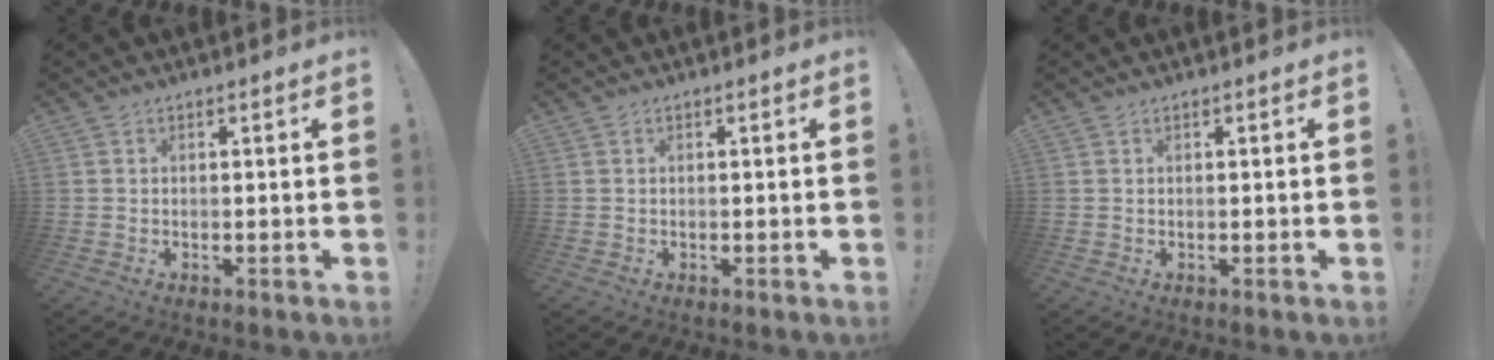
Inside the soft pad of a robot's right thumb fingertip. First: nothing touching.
{"total": 0.0}
{"total": 0.0}